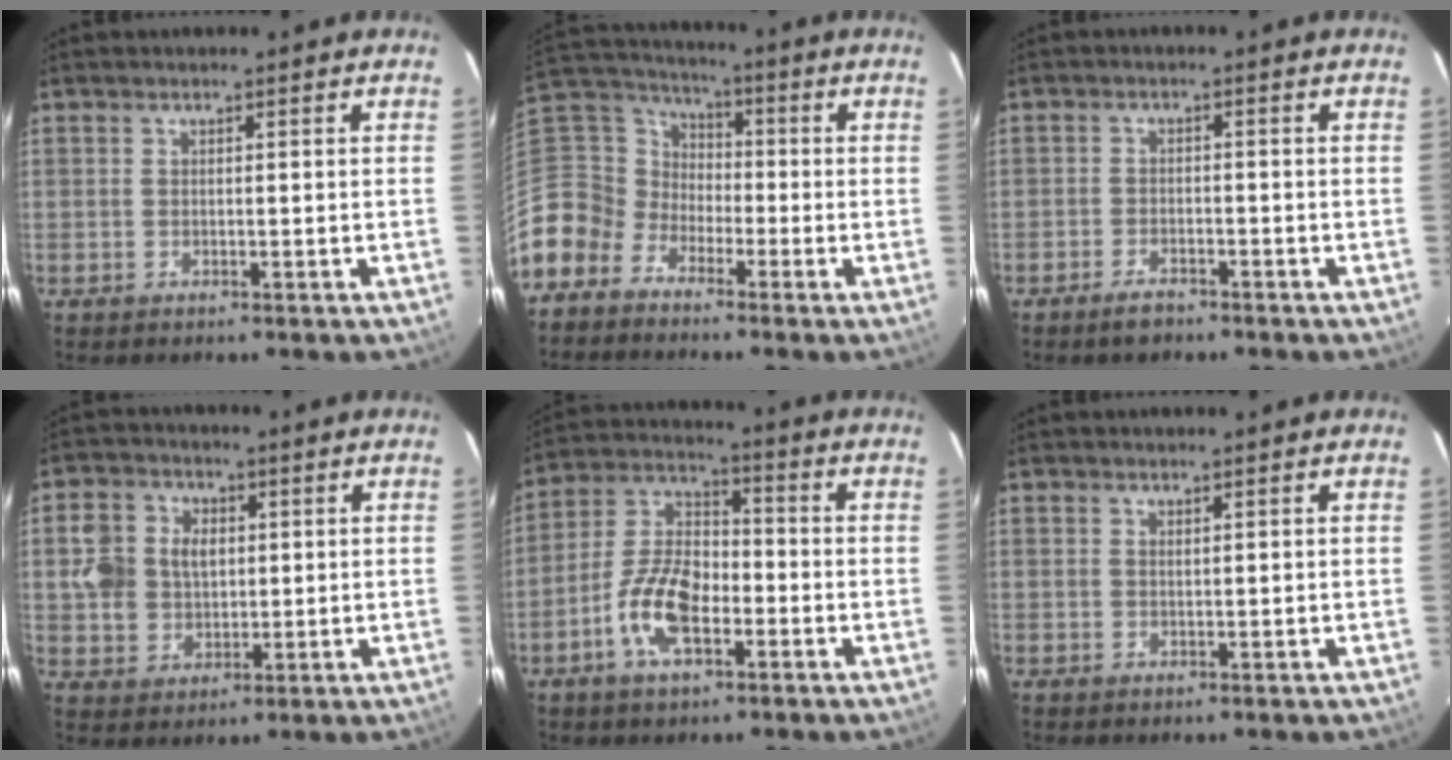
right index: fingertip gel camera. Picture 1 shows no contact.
{"total": 9.6, "force": [-5.0, 8.0, 1.7], "torque": [-0.063, 0.039, -0.130]}
{"total": 3.3, "force": [-2.7, 1.4, 1.4], "torque": [-0.040, 0.002, -0.048]}
{"total": 9.1, "force": [1.3, 7.9, 4.4], "torque": [-0.100, 0.023, 0.031]}
{"total": 11.8, "force": [-4.7, 5.8, 9.1], "torque": [-0.190, 0.010, -0.088]}
{"total": 0.5, "force": [0.4, 0.2, 0.2], "torque": [-0.004, 0.001, 0.009]}